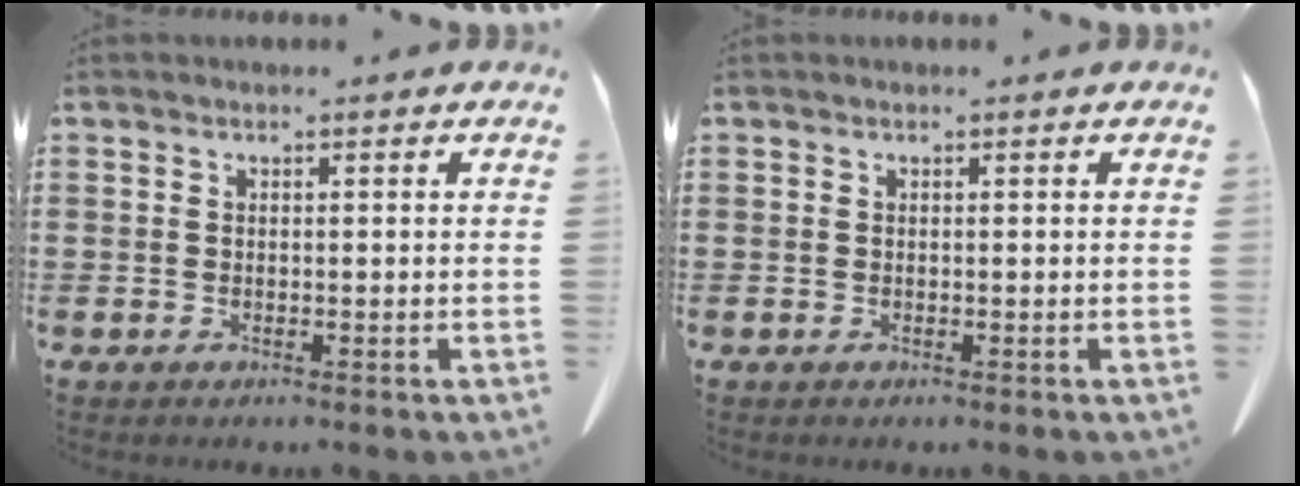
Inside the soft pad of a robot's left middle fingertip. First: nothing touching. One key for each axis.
{"total": 0.0}